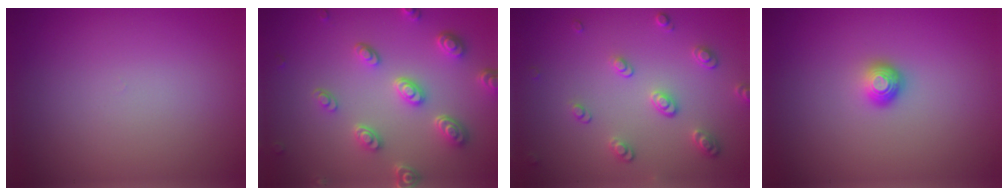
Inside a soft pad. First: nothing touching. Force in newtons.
{"total": 4.7, "press": 3.8, "slide": 2.8}
{"total": 2.6, "press": 2.5, "slide": 0.7}
{"total": 1.5, "press": 1.1, "slide": 1.0}